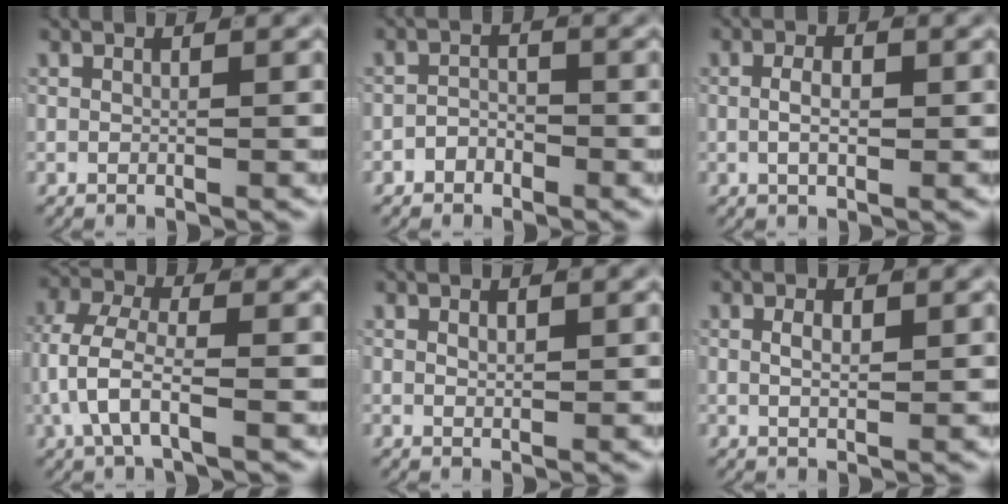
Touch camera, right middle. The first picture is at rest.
{"total": 1.8, "force": [-1.4, 1.1, 0.3], "torque": [0.002, 0.000, -0.029]}
{"total": 2.2, "force": [-0.3, 0.8, 2.0], "torque": [-0.025, -0.003, -0.006]}
{"total": 5.1, "force": [-1.0, 2.8, 4.1], "torque": [-0.098, -0.020, -0.010]}
{"total": 0.6, "force": [0.3, 0.1, 0.5], "torque": [-0.012, -0.010, 0.014]}
{"total": 1.5, "force": [0.3, 0.4, 1.4], "torque": [-0.019, -0.006, 0.008]}